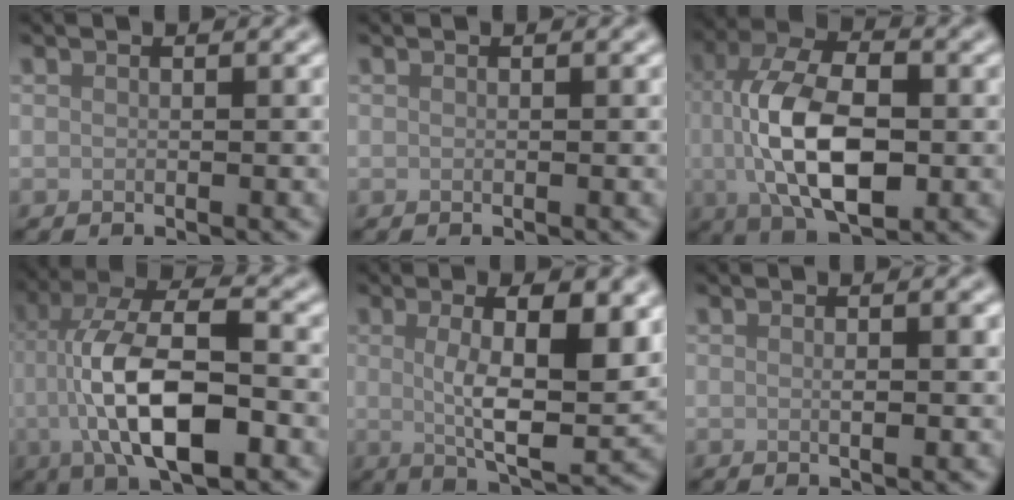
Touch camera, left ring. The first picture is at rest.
{"total": 0.0}
{"total": 10.2, "force": [-0.7, 5.2, 8.8], "torque": [-0.168, 0.000, -0.014]}
{"total": 10.7, "force": [-2.0, 4.0, 9.7], "torque": [-0.178, 0.013, -0.040]}
{"total": 8.2, "force": [1.2, 2.3, 7.8], "torque": [-0.118, -0.005, 0.022]}
{"total": 1.7, "force": [0.2, 0.3, 1.7], "torque": [-0.024, -0.001, 0.002]}